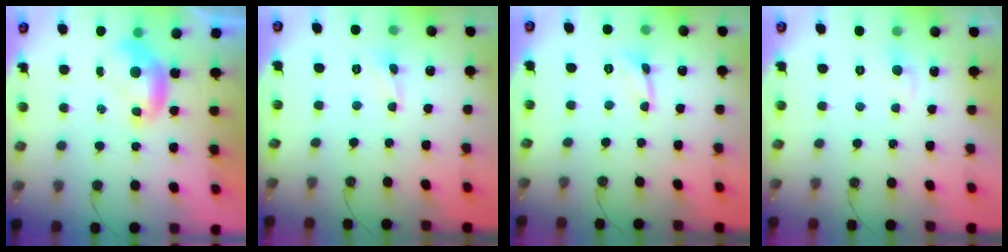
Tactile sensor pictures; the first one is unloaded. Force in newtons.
{"total": 0.9, "press": 0.8, "slide": 0.4}
{"total": 0.9, "press": 0.8, "slide": 0.4}
{"total": 1.5, "press": 1.2, "slide": 0.9}